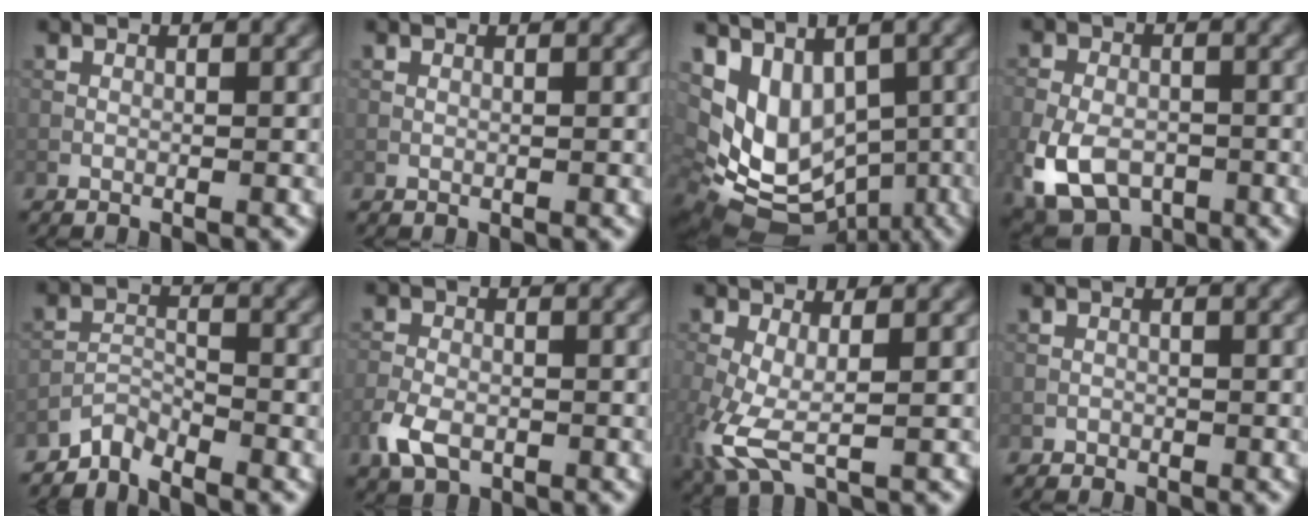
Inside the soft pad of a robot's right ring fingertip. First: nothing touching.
{"total": 0.0}
{"total": 9.0, "force": [0.5, 6.6, 6.1], "torque": [-0.100, -0.003, 0.037]}
{"total": 8.5, "force": [-3.3, 5.5, 5.6], "torque": [-0.129, -0.025, -0.057]}
{"total": 2.3, "force": [-2.2, 0.5, 0.3], "torque": [-0.005, 0.005, -0.050]}
{"total": 3.5, "force": [-1.6, 2.2, 2.2], "torque": [-0.050, -0.006, -0.036]}
{"total": 4.7, "force": [-1.0, 1.8, 4.3], "torque": [-0.123, -0.011, -0.024]}
{"total": 0.6, "force": [-0.3, 0.5, -0.1], "torque": [0.002, 0.001, -0.004]}